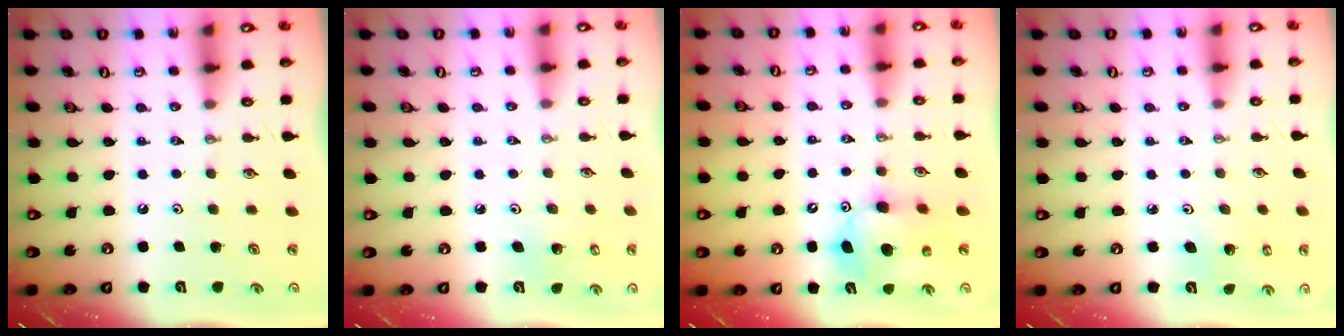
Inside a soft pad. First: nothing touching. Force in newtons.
{"total": 4.3, "press": 4.3, "slide": 0.3}
{"total": 11.6, "press": 11.4, "slide": 2.5}
{"total": 3.2, "press": 3.1, "slide": 0.8}